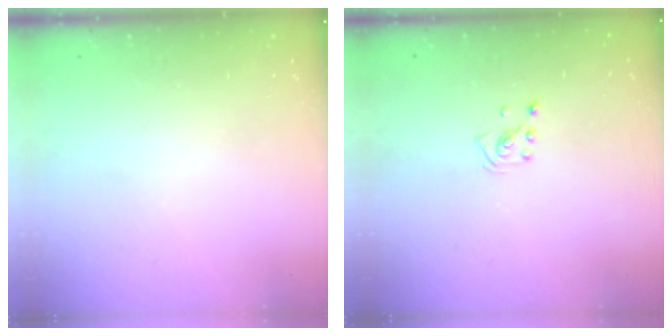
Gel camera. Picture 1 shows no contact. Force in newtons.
{"total": 2.0, "press": 2.0, "slide": 0.6}